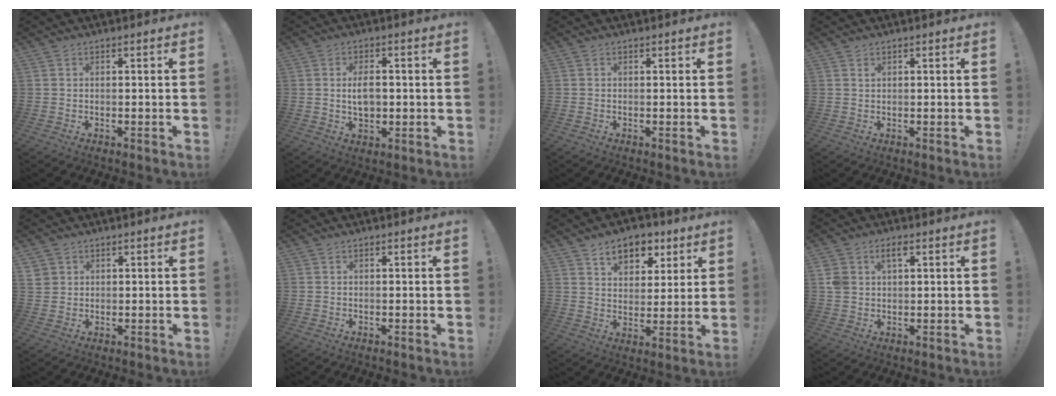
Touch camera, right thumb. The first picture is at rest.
{"total": 6.0, "force": [0.1, 3.9, 4.5], "torque": [-0.068, 0.002, -0.002]}
{"total": 0.0}
{"total": 0.6, "force": [0.5, 0.4, 0.2], "torque": [0.002, -0.003, 0.008]}
{"total": 2.7, "force": [1.5, 2.2, 0.4], "torque": [0.001, -0.008, 0.028]}
{"total": 0.0}
{"total": 10.5, "force": [6.2, 6.8, 5.0], "torque": [-0.063, -0.036, 0.114]}
{"total": 4.8, "force": [1.9, 3.2, 3.0], "torque": [-0.048, 0.001, 0.035]}